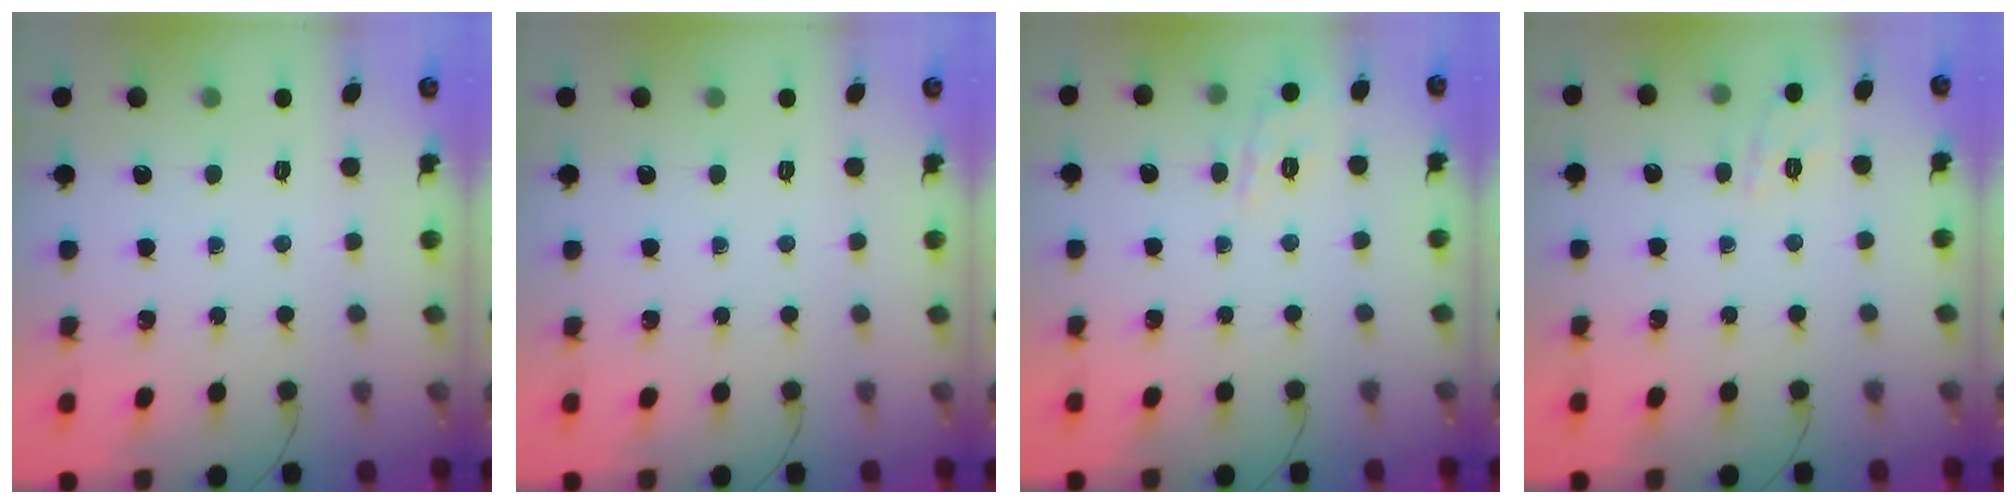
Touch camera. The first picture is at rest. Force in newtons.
{"total": 0.0}
{"total": 8.0, "press": 8.0, "slide": 0.9}
{"total": 1.9, "press": 0.3, "slide": 1.8}